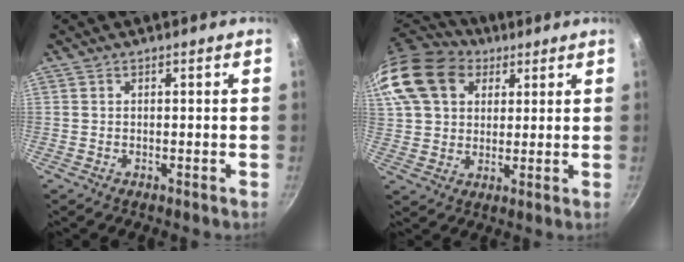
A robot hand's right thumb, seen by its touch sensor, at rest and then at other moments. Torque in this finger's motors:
{"motor_torque": [-0.75, 1.33, 0.29, -0.06, 0.36]}